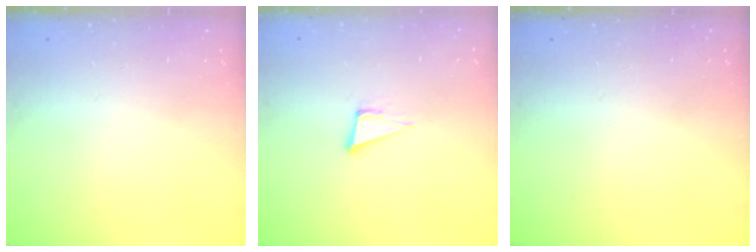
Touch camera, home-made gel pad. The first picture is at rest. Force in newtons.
{"total": 5.1, "press": 4.3, "slide": 2.8}
{"total": 0.0}